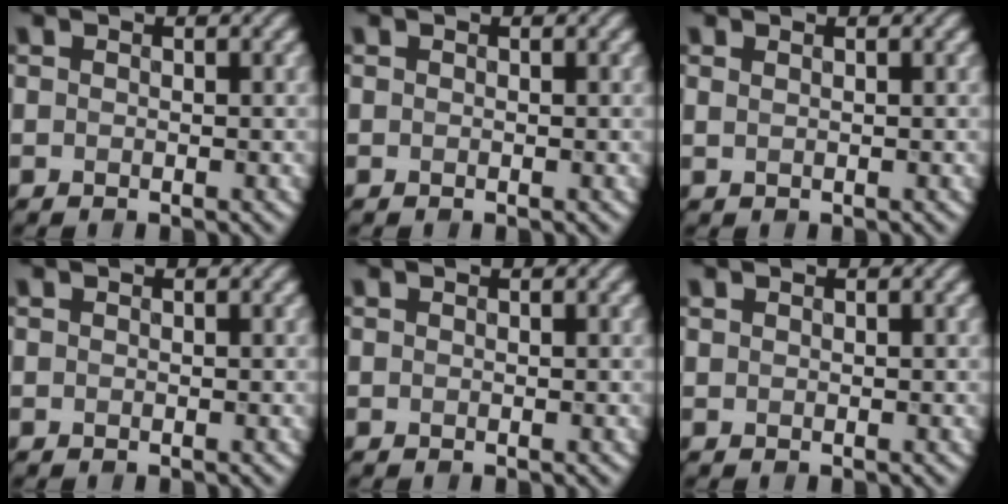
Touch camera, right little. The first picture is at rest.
{"total": 0.0}
{"total": 0.8, "force": [0.5, 0.3, 0.5], "torque": [-0.009, -0.002, 0.005]}
{"total": 0.0}
{"total": 0.0}
{"total": 0.0}